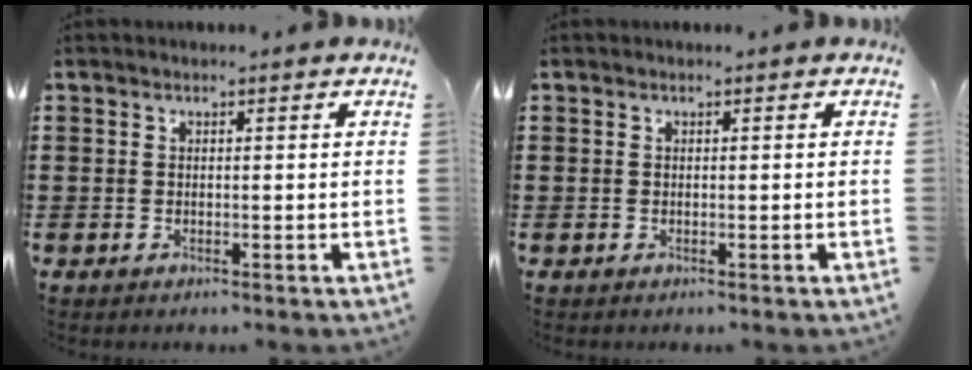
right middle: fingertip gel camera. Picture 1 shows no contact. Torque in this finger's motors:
{"motor_torque": [0.00, 0.00, 0.00, 0.00]}